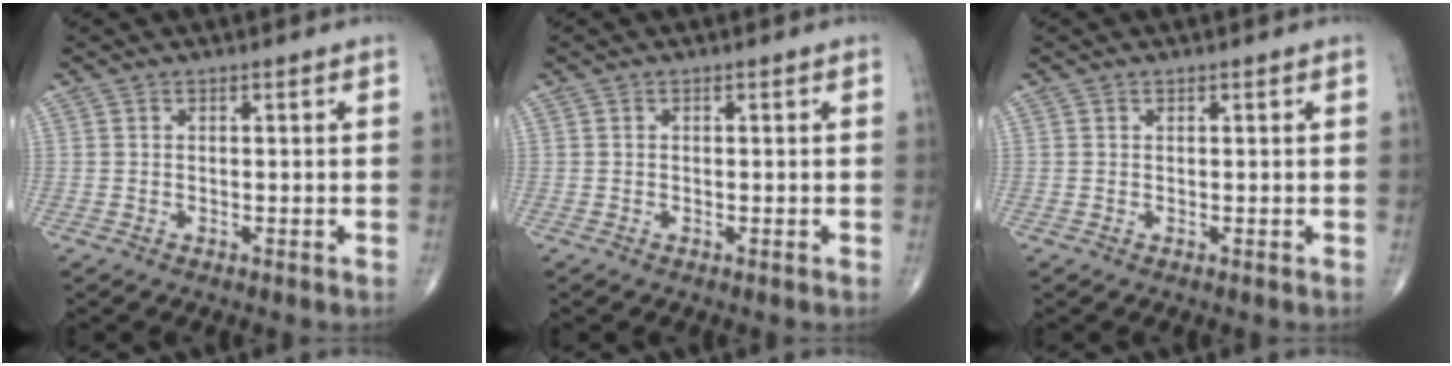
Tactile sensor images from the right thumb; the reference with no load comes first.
{"total": 0.0}
{"total": 0.0}